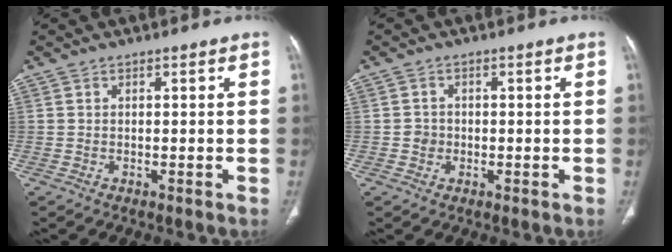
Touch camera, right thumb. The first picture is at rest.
{"total": 1.3, "force": [-0.2, 1.2, 0.4], "torque": [-0.004, 0.003, -0.004]}